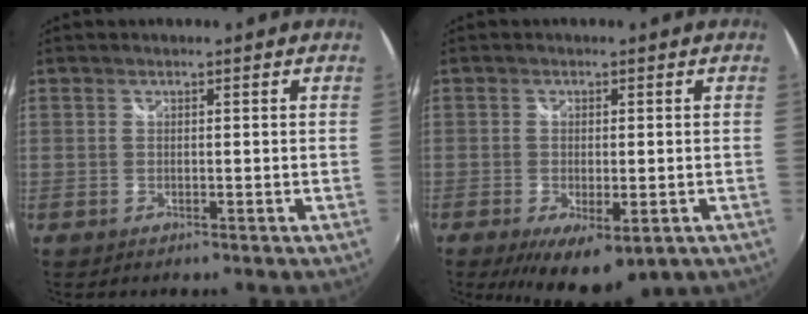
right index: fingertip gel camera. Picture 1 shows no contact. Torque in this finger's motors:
{"motor_torque": [1.18, -0.96, 0.25, 0.03]}